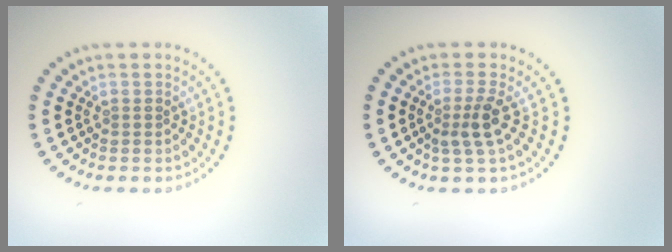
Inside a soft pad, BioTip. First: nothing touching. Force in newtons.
{"total": 2.3, "press": 1.8, "slide": 1.5}